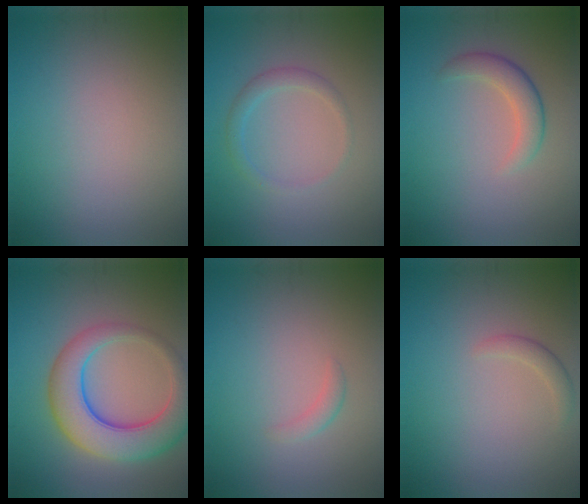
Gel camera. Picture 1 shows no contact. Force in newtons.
{"total": 1.8, "press": 1.8, "slide": 0.1}
{"total": 2.7, "press": 2.7, "slide": 0.1}
{"total": 8.1, "press": 8.1, "slide": 0.5}
{"total": 1.0, "press": 1.0, "slide": 0.0}
{"total": 1.2, "press": 1.2, "slide": 0.1}